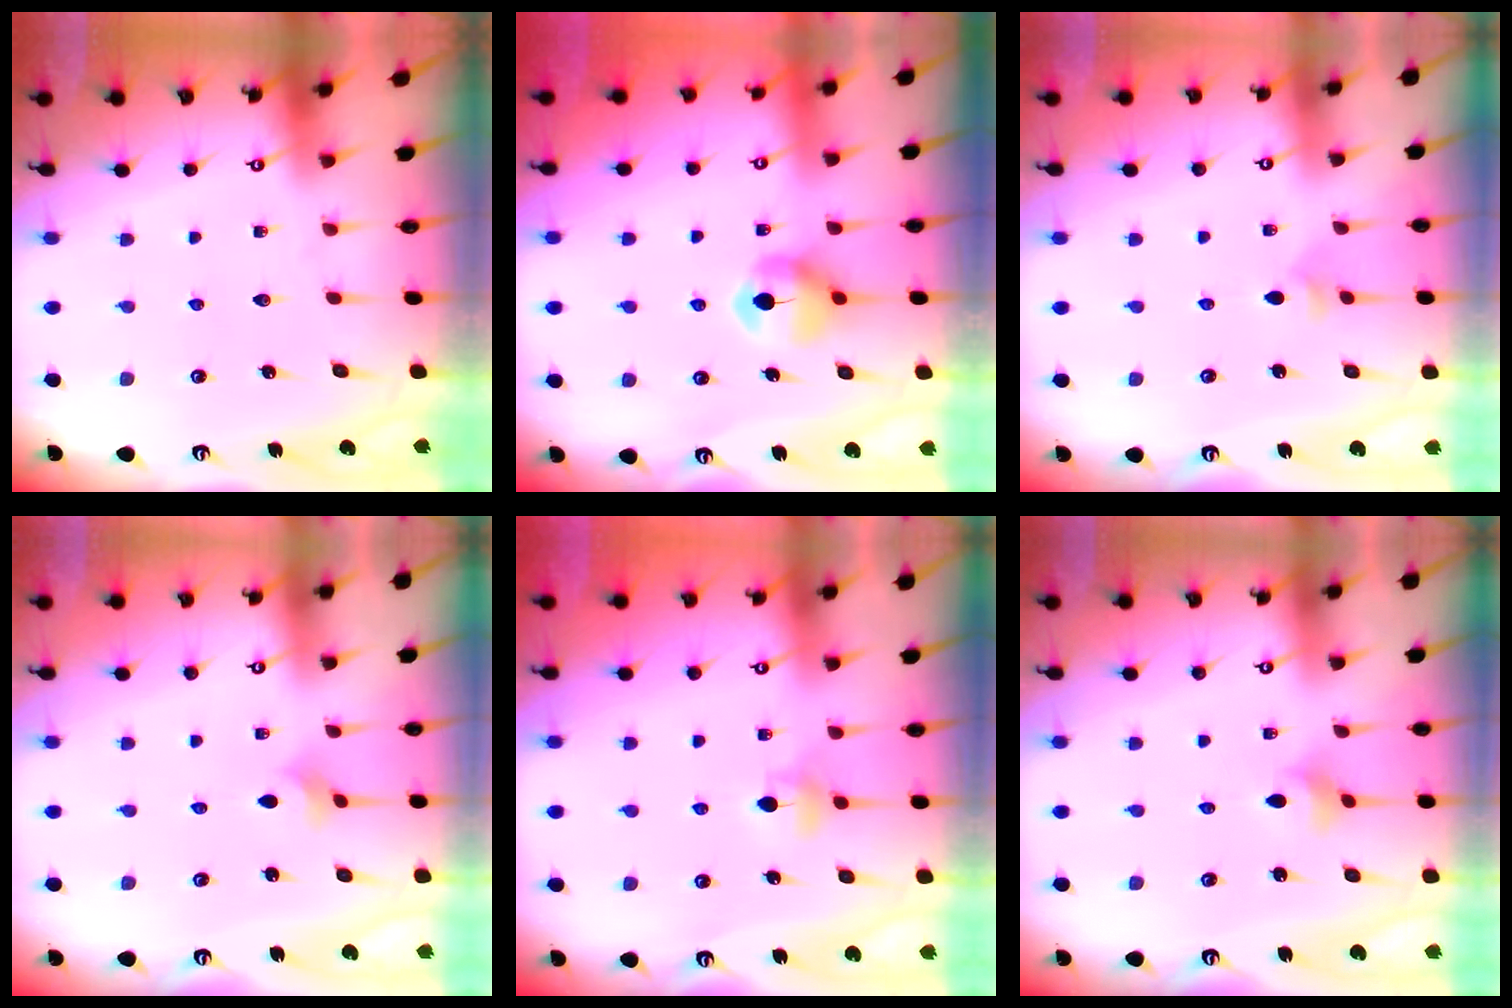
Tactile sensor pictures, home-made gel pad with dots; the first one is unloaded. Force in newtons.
{"total": 7.3, "press": 7.3, "slide": 0.4}
{"total": 2.9, "press": 2.8, "slide": 0.9}
{"total": 2.4, "press": 2.3, "slide": 0.4}
{"total": 4.4, "press": 4.4, "slide": 0.7}
{"total": 3.3, "press": 3.2, "slide": 0.6}